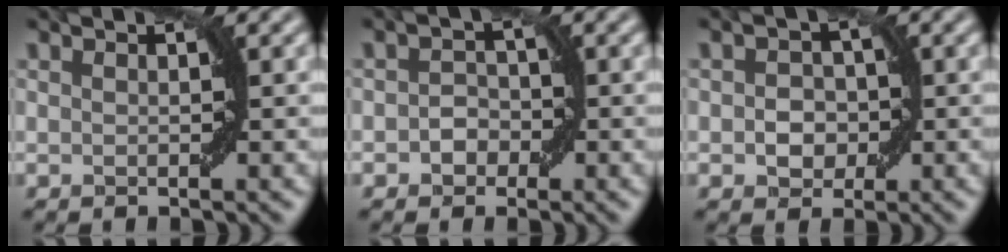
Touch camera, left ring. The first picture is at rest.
{"total": 1.8, "force": [-0.6, 1.5, 0.7], "torque": [-0.010, 0.004, -0.013]}
{"total": 2.4, "force": [-0.4, 2.0, 1.3], "torque": [-0.015, 0.002, -0.009]}